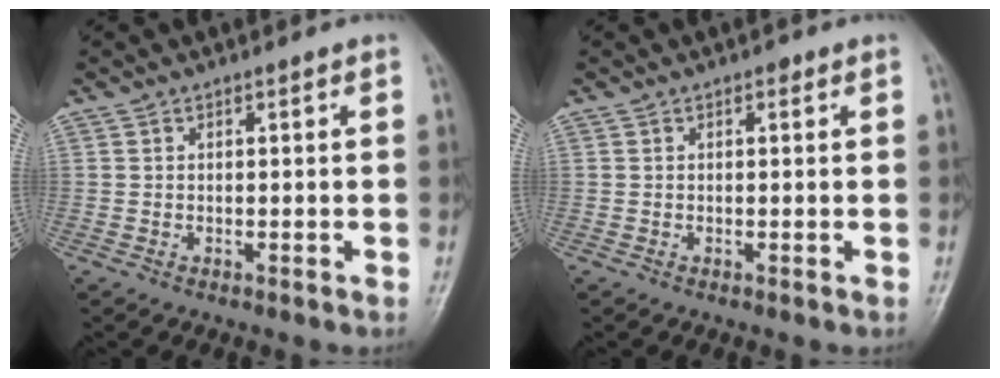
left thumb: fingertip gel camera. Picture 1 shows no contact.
{"total": 0.7, "force": [0.3, 0.4, 0.4], "torque": [0.000, 0.001, 0.000]}